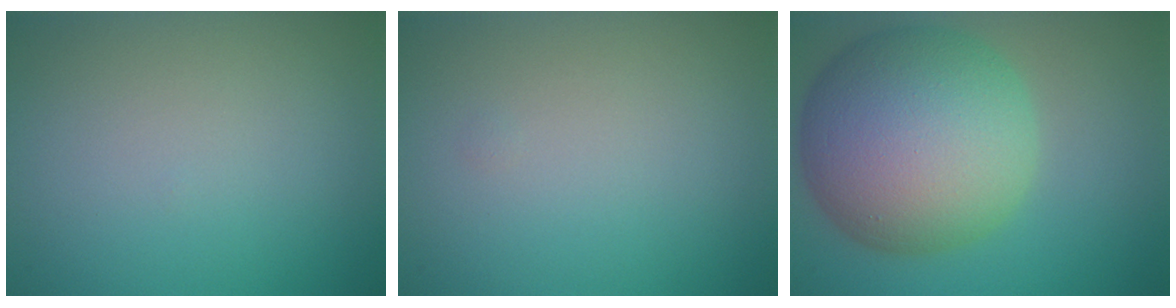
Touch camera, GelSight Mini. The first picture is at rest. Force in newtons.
{"total": 0.0}
{"total": 13.6, "press": 13.6, "slide": 0.4}